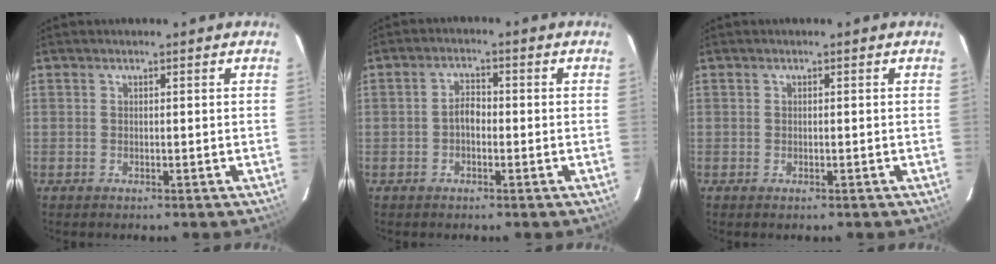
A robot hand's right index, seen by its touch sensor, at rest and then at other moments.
{"total": 2.4, "force": [-0.9, 1.5, 1.7], "torque": [-0.034, 0.010, -0.017]}
{"total": 0.6, "force": [-0.5, 0.3, 0.3], "torque": [-0.005, -0.003, -0.009]}